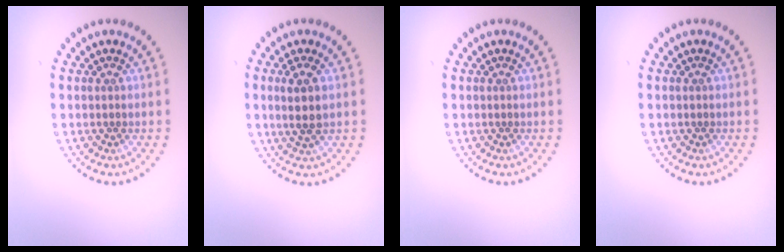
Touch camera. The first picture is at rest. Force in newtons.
{"total": 2.6, "press": 2.3, "slide": 1.1}
{"total": 0.0}
{"total": 0.0}